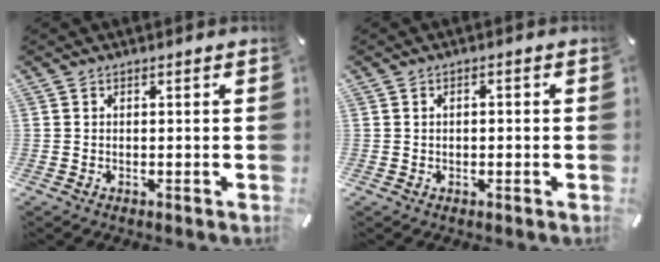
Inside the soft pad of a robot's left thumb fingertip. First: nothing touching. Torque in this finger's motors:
{"motor_torque": [-0.10, -0.11, -0.10, -0.07, -0.02]}